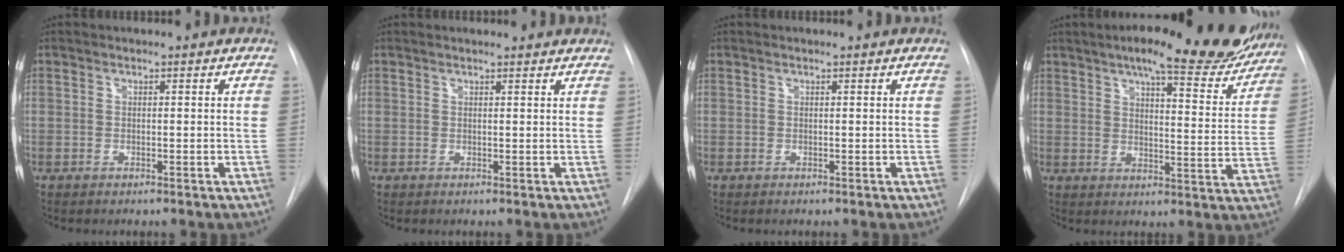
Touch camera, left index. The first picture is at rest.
{"total": 4.3, "force": [4.2, 0.6, 0.9], "torque": [-0.006, 0.007, 0.031]}
{"total": 0.0}
{"total": 18.7, "force": [15.3, 3.9, 10.0], "torque": [-0.128, -0.022, 0.184]}